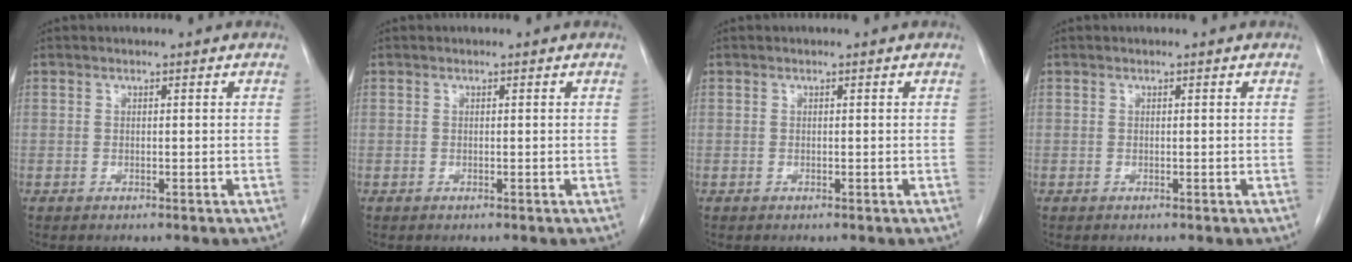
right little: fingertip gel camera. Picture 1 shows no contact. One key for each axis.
{"total": 0.0}
{"total": 0.0}
{"total": 0.0}